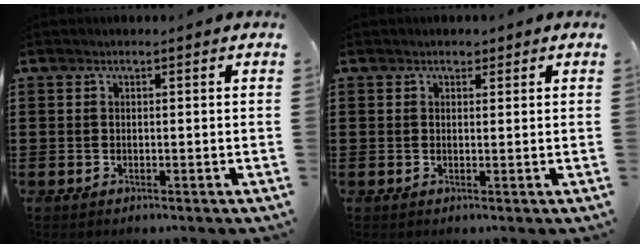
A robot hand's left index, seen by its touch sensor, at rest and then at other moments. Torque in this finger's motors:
{"motor_torque": [0.18, -0.13, -0.02, 0.02]}